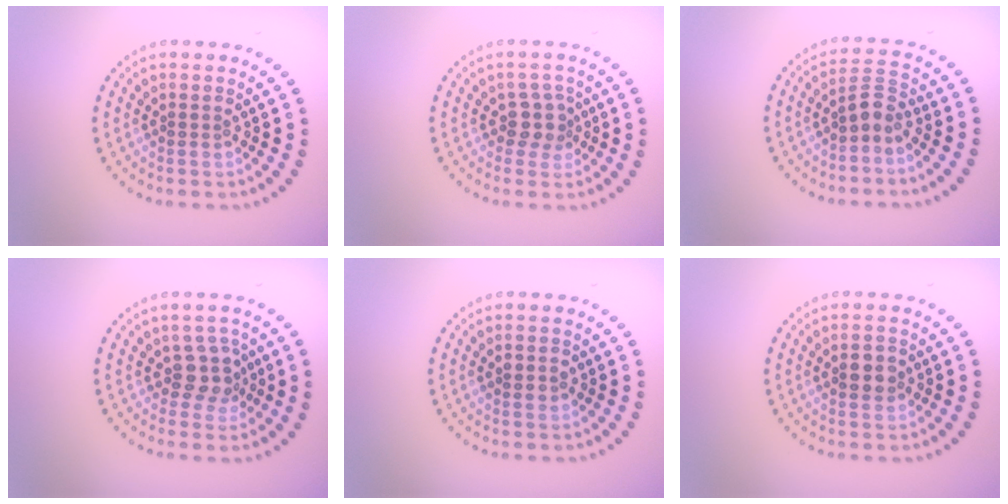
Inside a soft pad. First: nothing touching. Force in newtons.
{"total": 2.0, "press": 1.6, "slide": 1.2}
{"total": 2.0, "press": 1.6, "slide": 1.2}
{"total": 2.4, "press": 1.9, "slide": 1.5}
{"total": 1.6, "press": 1.6, "slide": 0.1}
{"total": 2.0, "press": 2.0, "slide": 0.1}